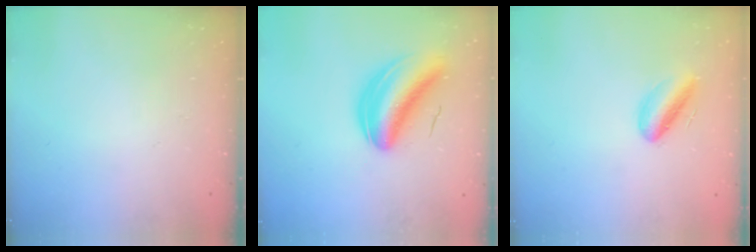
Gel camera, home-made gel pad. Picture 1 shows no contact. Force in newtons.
{"total": 9.7, "press": 9.2, "slide": 3.2}
{"total": 7.8, "press": 7.4, "slide": 2.4}